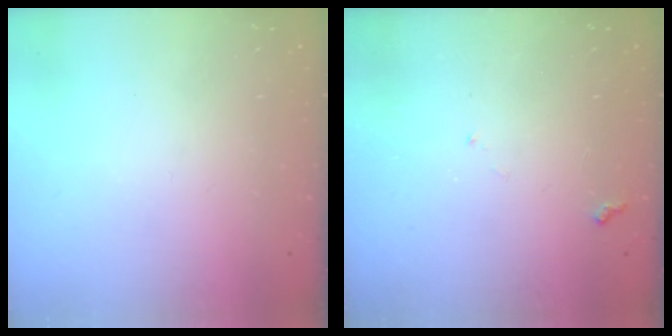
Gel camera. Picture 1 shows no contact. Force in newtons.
{"total": 5.6, "press": 5.6, "slide": 0.5}